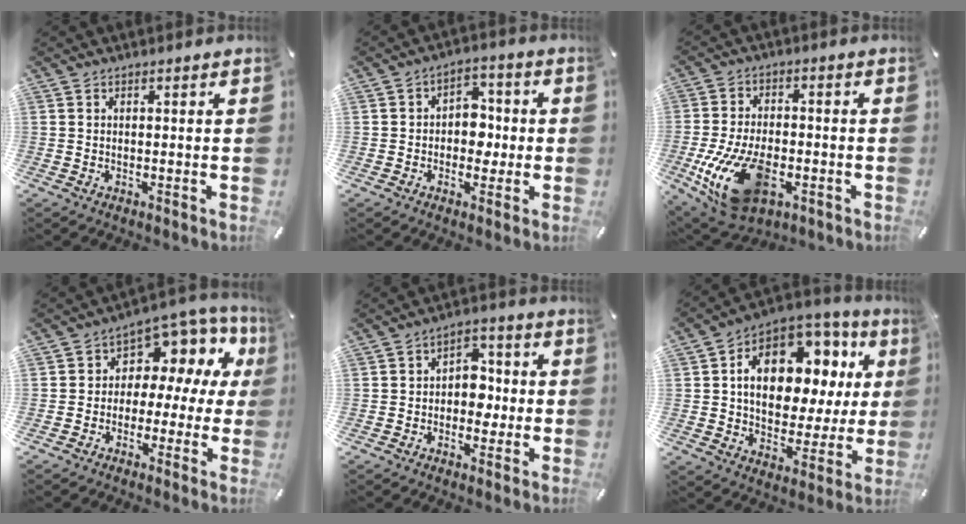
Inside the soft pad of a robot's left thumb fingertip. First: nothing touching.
{"total": 6.8, "force": [-1.0, 5.4, 3.9], "torque": [-0.044, 0.011, -0.023]}
{"total": 18.3, "force": [-5.7, 10.9, 13.6], "torque": [-0.259, 0.009, -0.089]}
{"total": 7.8, "force": [2.0, 6.1, 4.4], "torque": [-0.075, -0.026, 0.036]}
{"total": 6.6, "force": [-1.2, 5.1, 4.0], "torque": [-0.053, 0.013, -0.027]}
{"total": 16.6, "force": [4.5, 11.4, 11.2], "torque": [-0.183, -0.022, 0.079]}